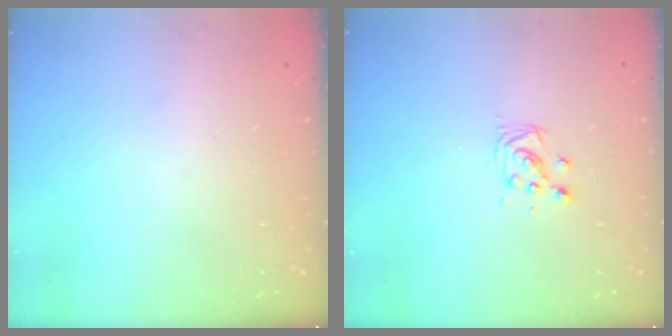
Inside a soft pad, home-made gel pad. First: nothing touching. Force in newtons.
{"total": 4.8, "press": 4.8, "slide": 0.5}